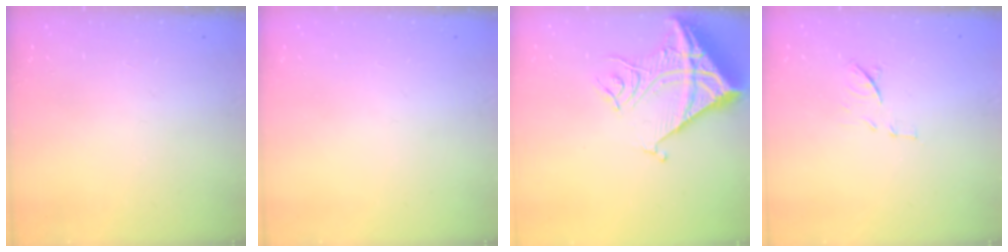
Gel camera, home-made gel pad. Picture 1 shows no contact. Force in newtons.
{"total": 0.0}
{"total": 16.8, "press": 16.6, "slide": 2.1}
{"total": 8.6, "press": 8.5, "slide": 1.1}